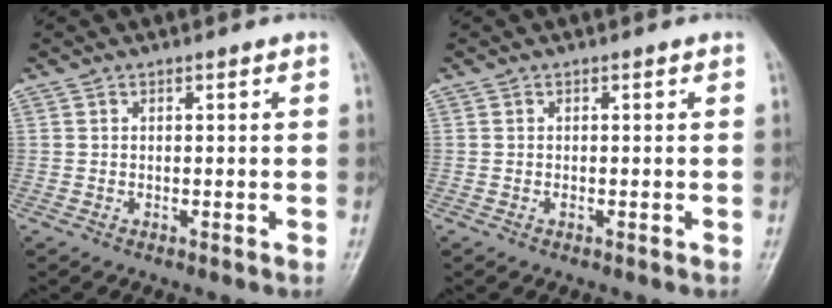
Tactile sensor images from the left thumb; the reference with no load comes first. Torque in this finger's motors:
{"motor_torque": [-0.11, 0.05, 0.11, -0.06, 0.01]}